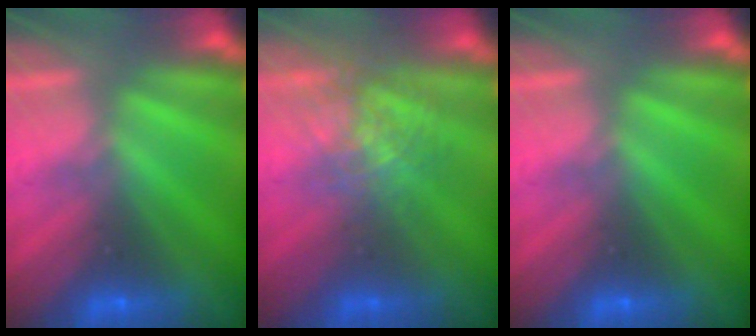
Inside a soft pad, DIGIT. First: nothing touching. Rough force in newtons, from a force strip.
{"total": 2.7}
{"total": 0.0}